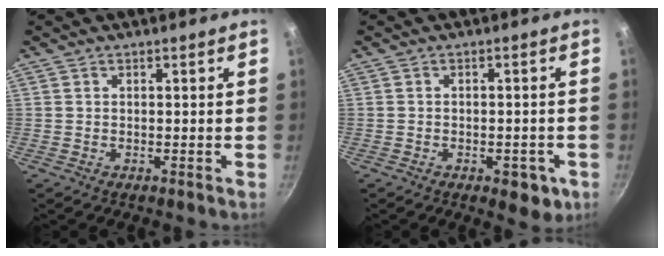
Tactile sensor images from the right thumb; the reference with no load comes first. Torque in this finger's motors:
{"motor_torque": [-0.16, 0.23, -0.12, 0.09, 0.08]}